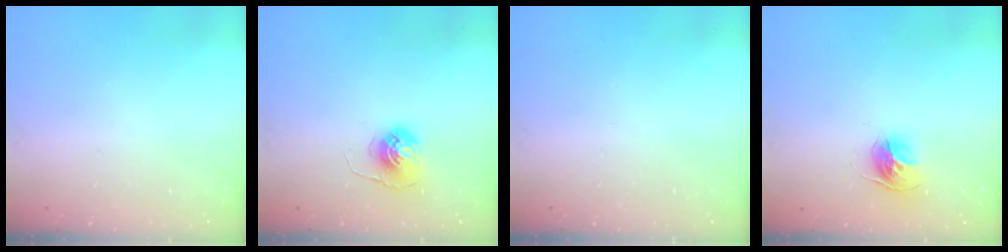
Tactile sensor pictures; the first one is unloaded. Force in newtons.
{"total": 6.0, "press": 6.0, "slide": 0.3}
{"total": 0.0}
{"total": 11.1, "press": 11.1, "slide": 0.9}